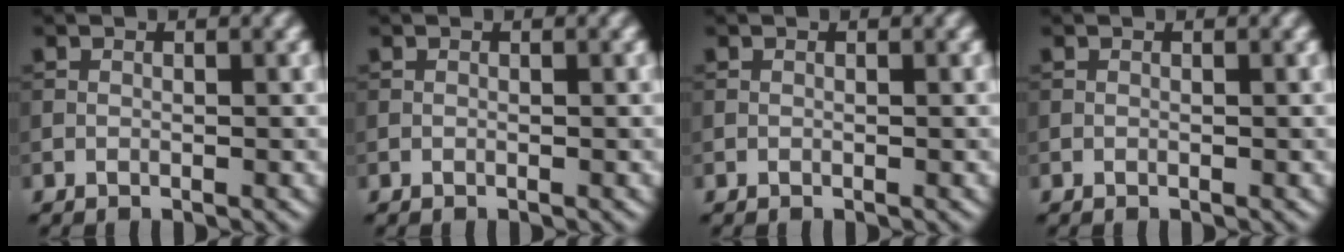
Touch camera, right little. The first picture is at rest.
{"total": 0.0}
{"total": 0.0}
{"total": 0.0}